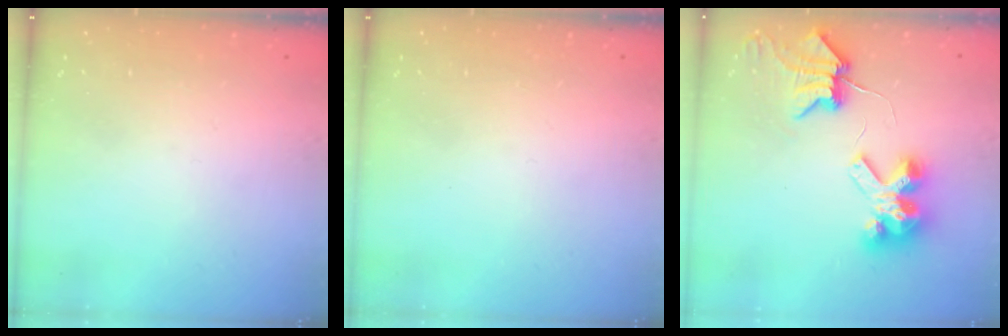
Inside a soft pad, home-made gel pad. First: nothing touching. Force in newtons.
{"total": 0.0}
{"total": 8.8, "press": 8.7, "slide": 1.2}